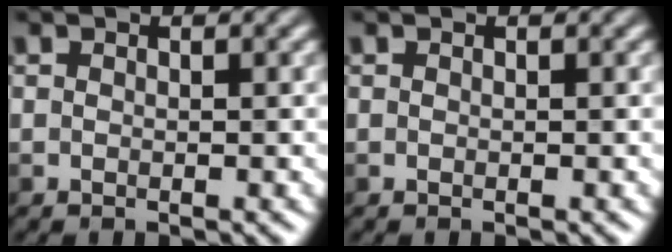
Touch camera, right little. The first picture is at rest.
{"total": 0.0}